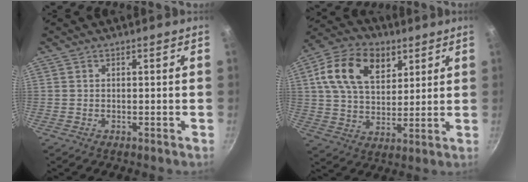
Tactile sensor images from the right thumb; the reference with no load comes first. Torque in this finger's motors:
{"motor_torque": [-0.73, 1.27, 0.31, -0.16, 0.22]}